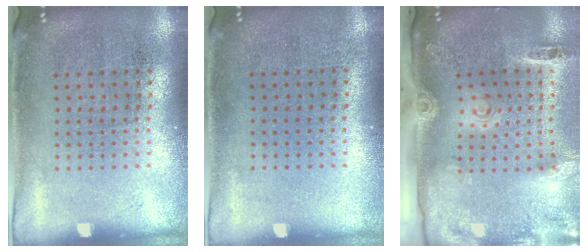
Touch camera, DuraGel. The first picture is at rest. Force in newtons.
{"total": 0.0}
{"total": 3.0, "press": 2.1, "slide": 2.2}